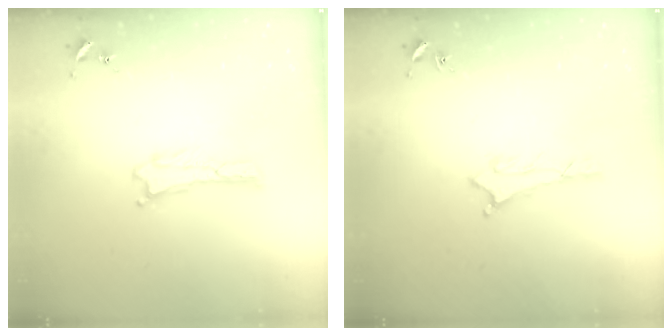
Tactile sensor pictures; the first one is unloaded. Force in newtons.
{"total": 0.7, "press": 0.7, "slide": 0.2}